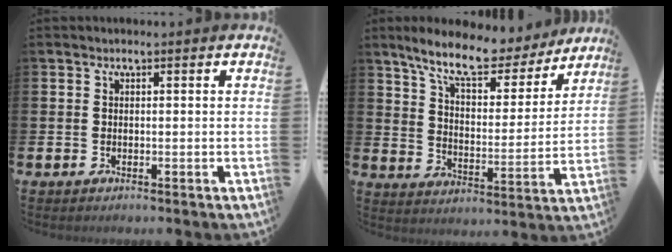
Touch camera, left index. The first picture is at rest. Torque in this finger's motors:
{"motor_torque": [0.54, -1.06, 0.85, 0.21]}